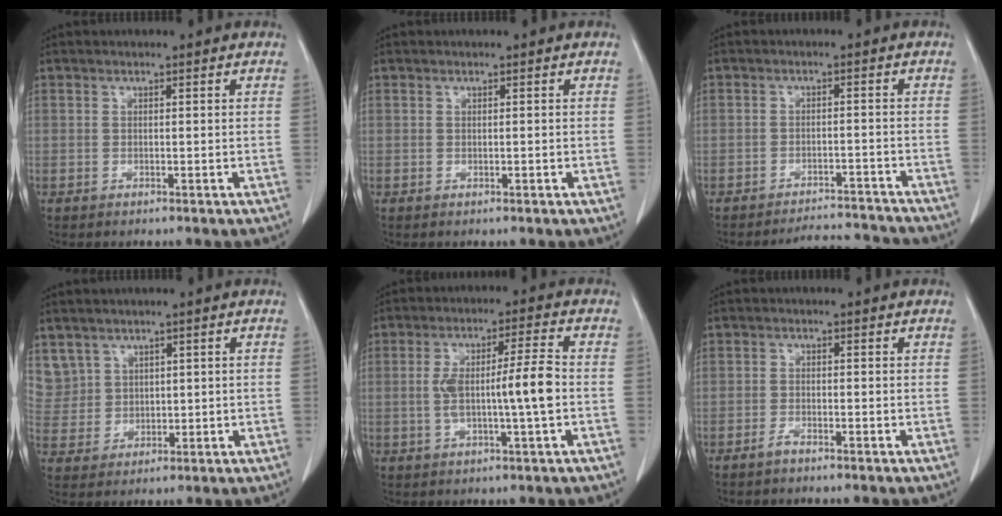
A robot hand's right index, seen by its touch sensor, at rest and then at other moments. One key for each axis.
{"total": 0.0}
{"total": 6.2, "fx": -6.1, "fy": 0.6, "fz": -1.1, "tx": 0.021, "ty": 0.016, "tz": -0.086}
{"total": 6.1, "fx": 3.5, "fy": 5.0, "fz": 0.2, "tx": -0.006, "ty": 0.011, "tz": 0.083}
{"total": 8.6, "fx": -0.9, "fy": 0.2, "fz": 8.6, "tx": -0.156, "ty": 0.011, "tz": -0.015}
{"total": 1.1, "fx": -1.0, "fy": 0.1, "fz": 0.4, "tx": -0.007, "ty": 0.001, "tz": -0.022}